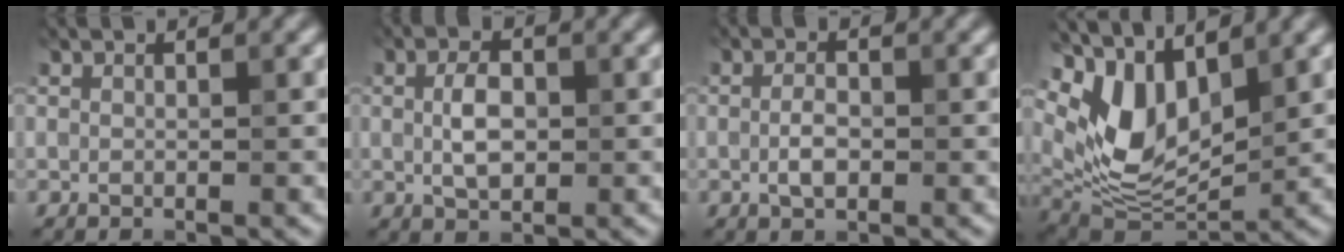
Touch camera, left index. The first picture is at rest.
{"total": 3.2, "force": [0.1, 1.9, 2.6], "torque": [-0.052, 0.001, 0.001]}
{"total": 2.1, "force": [-0.4, 1.1, 1.8], "torque": [-0.034, 0.002, -0.011]}
{"total": 6.9, "force": [3.4, 3.7, 4.7], "torque": [-0.104, -0.017, 0.063]}